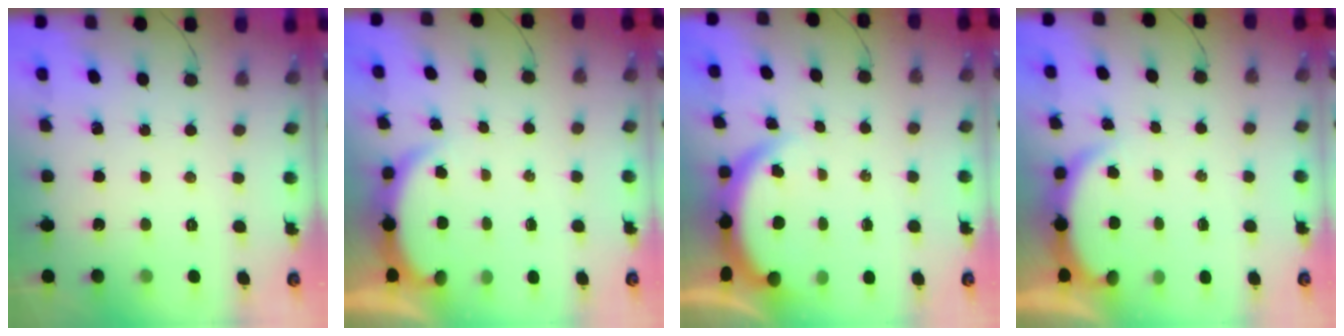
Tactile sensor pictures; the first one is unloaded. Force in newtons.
{"total": 2.8, "press": 2.7, "slide": 0.6}
{"total": 4.0, "press": 4.0, "slide": 0.2}
{"total": 2.8, "press": 2.7, "slide": 0.6}